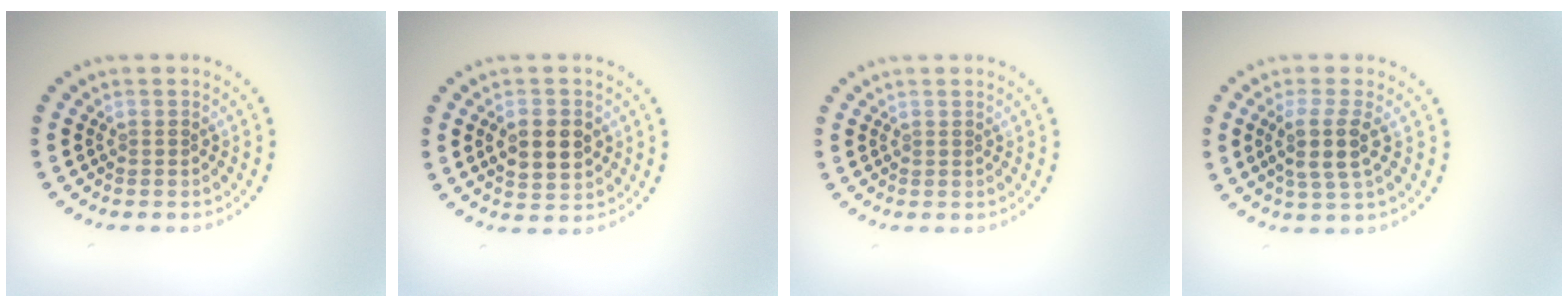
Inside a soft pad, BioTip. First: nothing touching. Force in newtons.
{"total": 4.4, "press": 4.4, "slide": 0.1}
{"total": 0.0}
{"total": 3.0, "press": 2.6, "slide": 1.6}